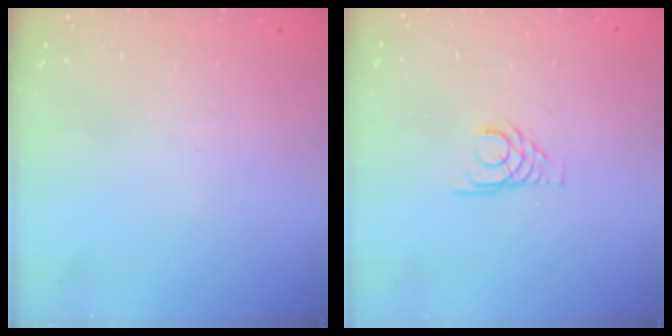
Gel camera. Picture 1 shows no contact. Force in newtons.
{"total": 3.6, "press": 3.6, "slide": 0.4}